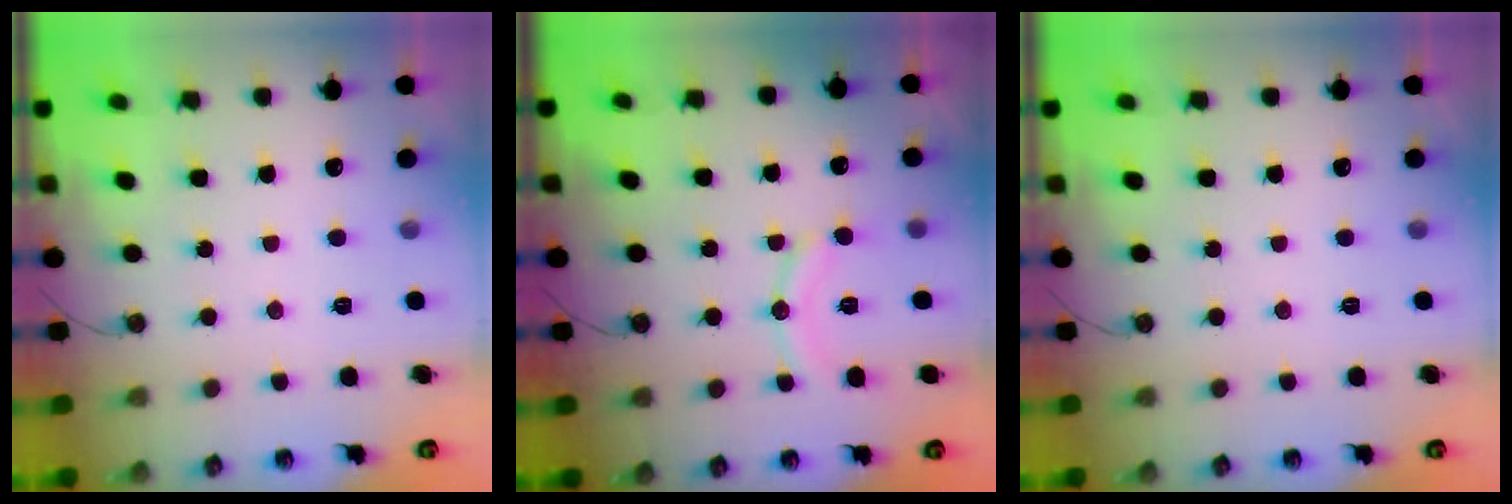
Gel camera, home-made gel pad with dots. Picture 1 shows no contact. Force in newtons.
{"total": 9.3, "press": 9.3, "slide": 0.4}
{"total": 0.0}